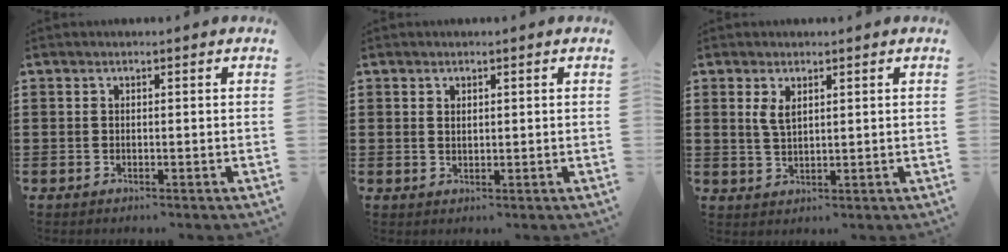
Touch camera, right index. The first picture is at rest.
{"total": 0.8, "force": [0.7, 0.4, 0.3], "torque": [-0.006, 0.003, 0.012]}
{"total": 2.5, "force": [1.2, 1.0, 2.0], "torque": [-0.042, 0.004, 0.020]}